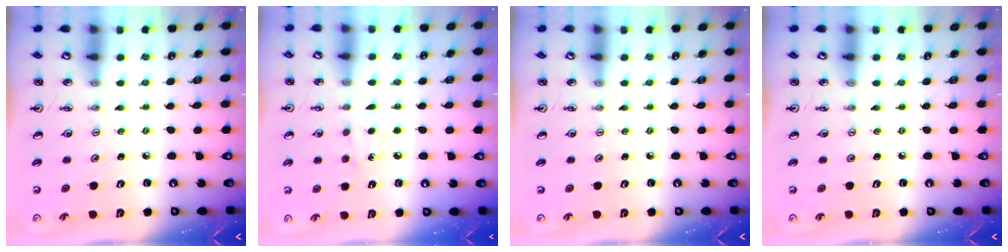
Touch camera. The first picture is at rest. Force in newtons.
{"total": 6.2, "press": 6.2, "slide": 0.8}
{"total": 0.0}
{"total": 0.0}